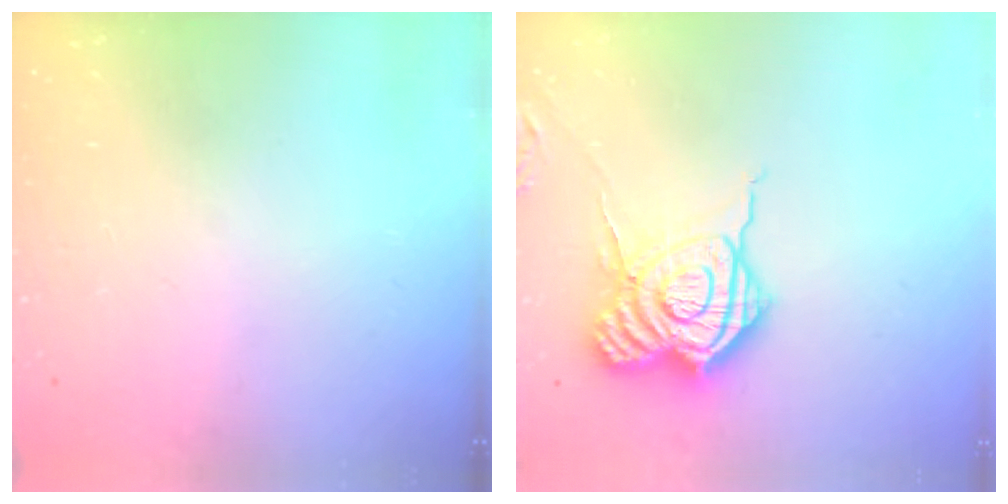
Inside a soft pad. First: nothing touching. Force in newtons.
{"total": 15.9, "press": 15.9, "slide": 1.0}